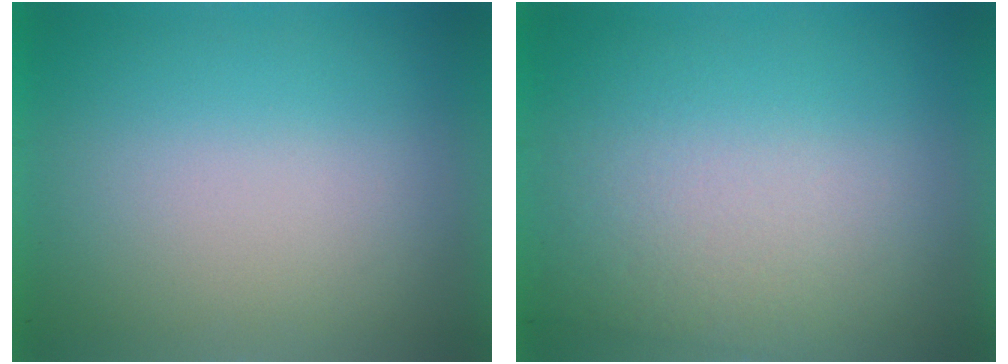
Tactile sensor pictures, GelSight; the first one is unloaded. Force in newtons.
{"total": 2.1}